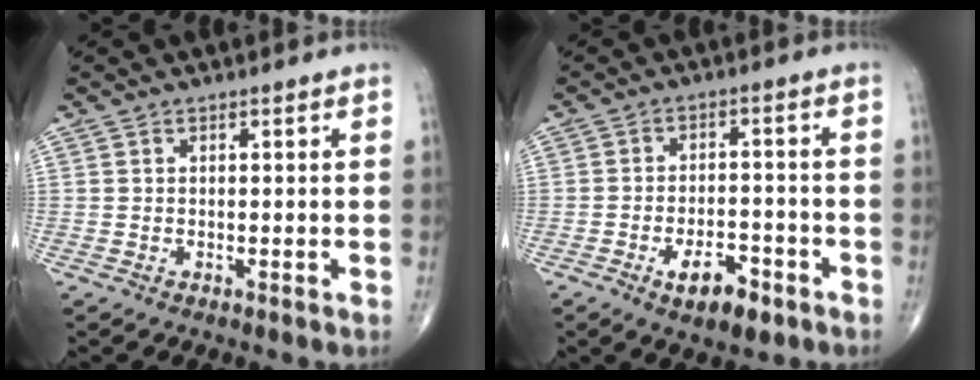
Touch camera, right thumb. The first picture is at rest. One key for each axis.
{"total": 7.6, "fx": -4.0, "fy": 3.4, "fz": 5.4, "tx": -0.077, "ty": 0.023, "tz": -0.060}